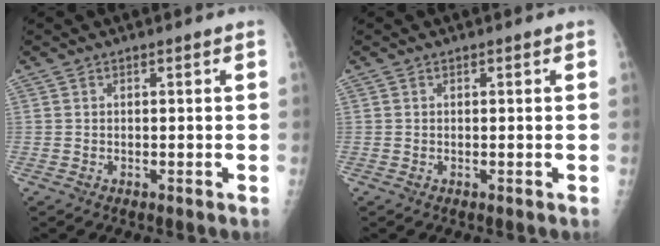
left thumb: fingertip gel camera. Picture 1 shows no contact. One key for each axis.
{"total": 0.0}